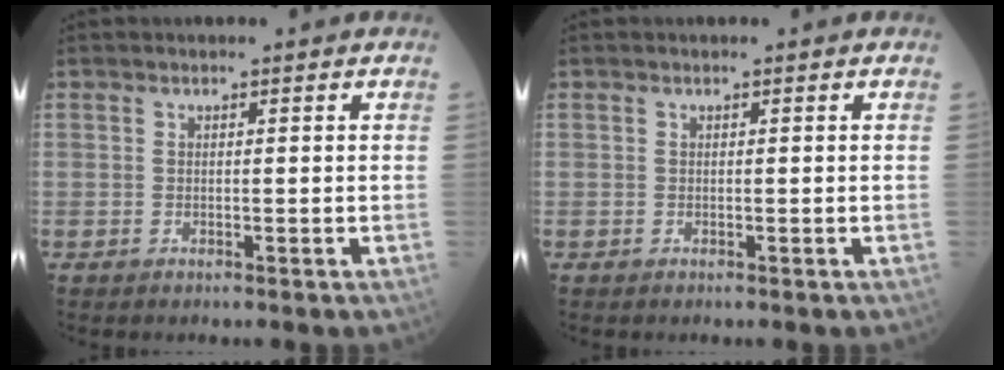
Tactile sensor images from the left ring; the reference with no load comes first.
{"total": 0.0}